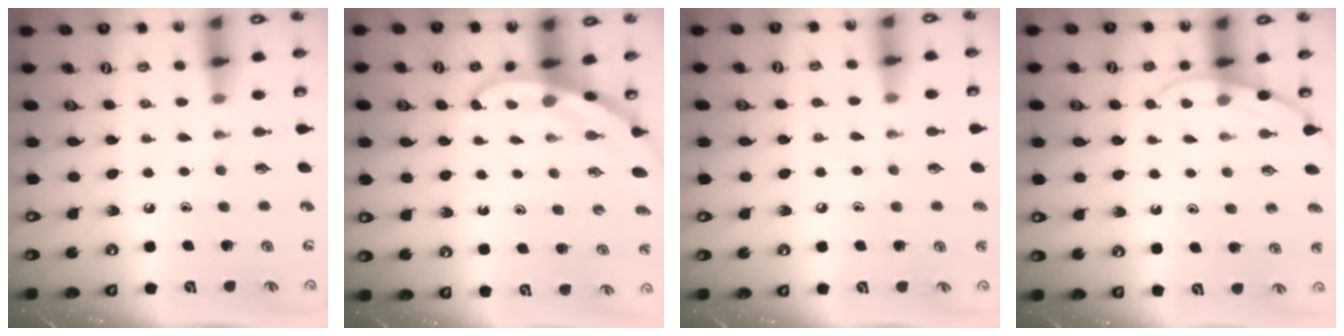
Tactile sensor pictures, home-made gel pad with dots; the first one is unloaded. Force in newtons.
{"total": 3.1, "press": 3.1, "slide": 0.1}
{"total": 4.9, "press": 4.9, "slide": 0.7}
{"total": 3.8, "press": 3.8, "slide": 0.3}